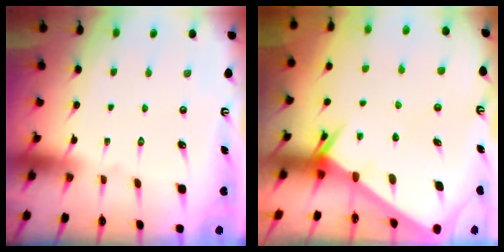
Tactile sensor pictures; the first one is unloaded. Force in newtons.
{"total": 2.6, "press": 2.6, "slide": 0.1}